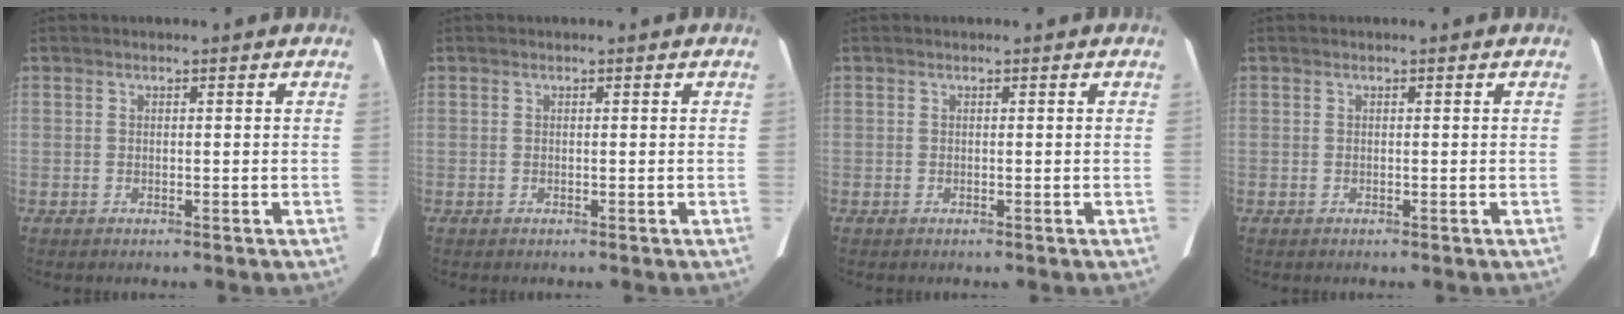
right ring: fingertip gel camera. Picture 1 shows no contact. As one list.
[{"total": 0.0}, {"total": 0.0}, {"total": 0.0}]